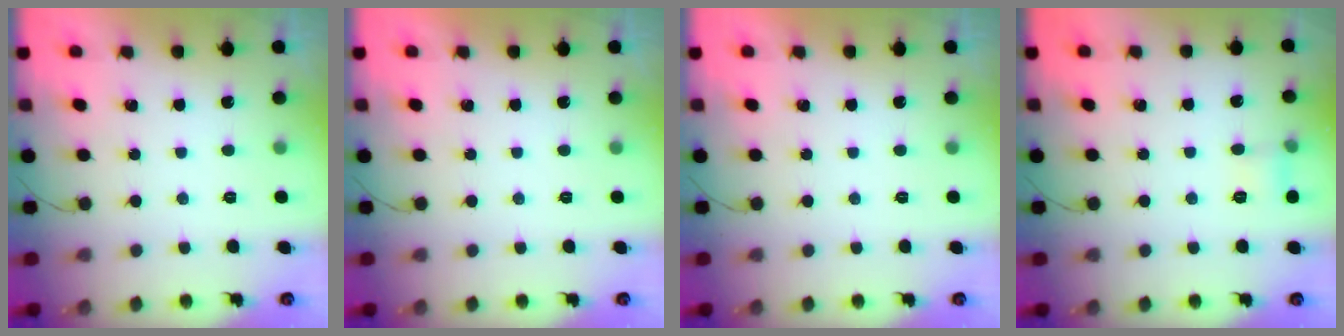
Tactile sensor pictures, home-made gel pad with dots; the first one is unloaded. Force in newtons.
{"total": 0.0}
{"total": 0.0}
{"total": 4.9, "press": 4.6, "slide": 1.6}